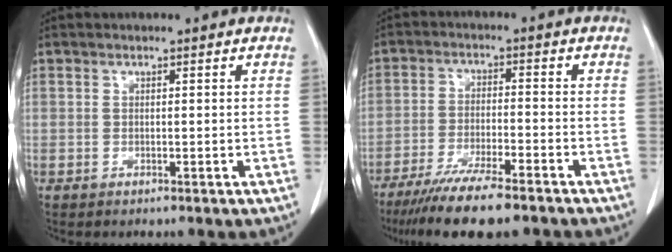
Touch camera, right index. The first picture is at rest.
{"total": 11.9, "force": [-9.4, 1.2, 7.2], "torque": [-0.115, -0.028, -0.151]}